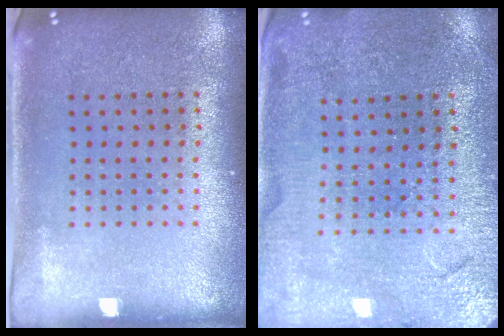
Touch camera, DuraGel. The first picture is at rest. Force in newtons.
{"total": 1.0, "press": 0.9, "slide": 0.3}